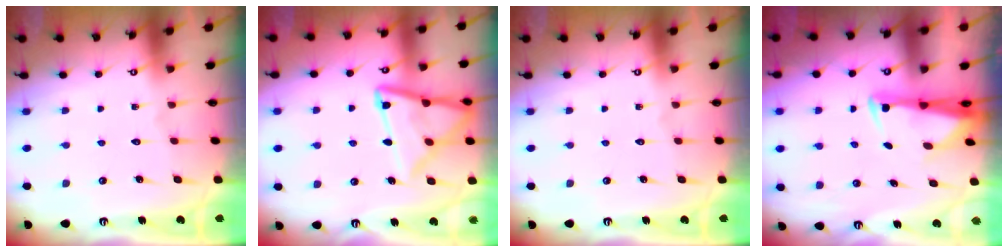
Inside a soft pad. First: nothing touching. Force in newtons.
{"total": 15.3, "press": 15.3, "slide": 1.4}
{"total": 0.0}
{"total": 2.8, "press": 2.6, "slide": 0.9}